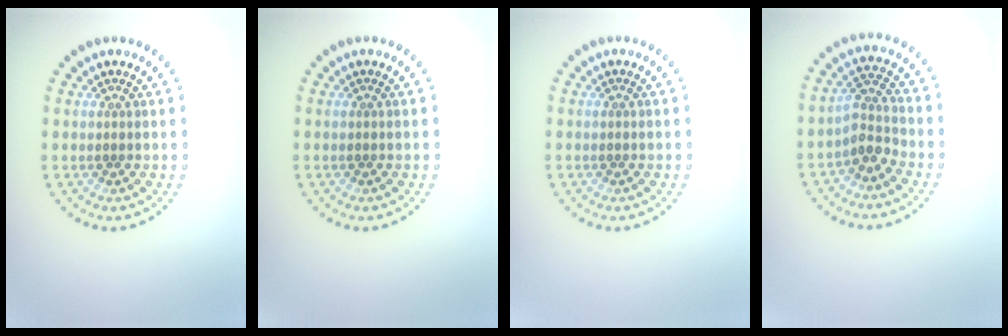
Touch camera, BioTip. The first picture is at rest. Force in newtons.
{"total": 0.0}
{"total": 0.0}
{"total": 2.5, "press": 2.0, "slide": 1.5}